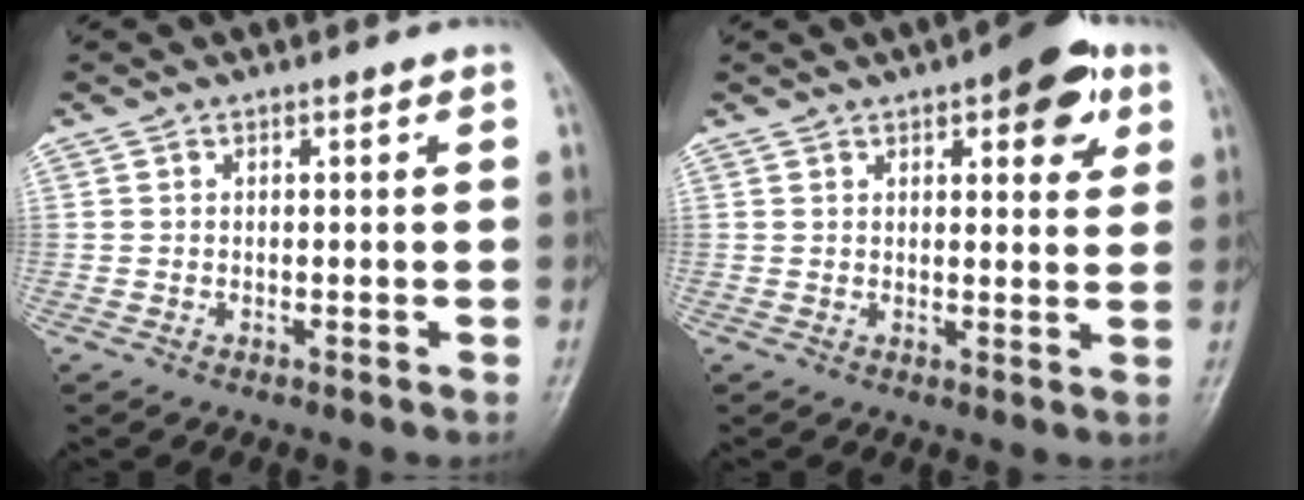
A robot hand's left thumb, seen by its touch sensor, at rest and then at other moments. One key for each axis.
{"total": 11.2, "fx": 5.5, "fy": 4.0, "fz": 8.9, "tx": -0.087, "ty": -0.015, "tz": 0.067}